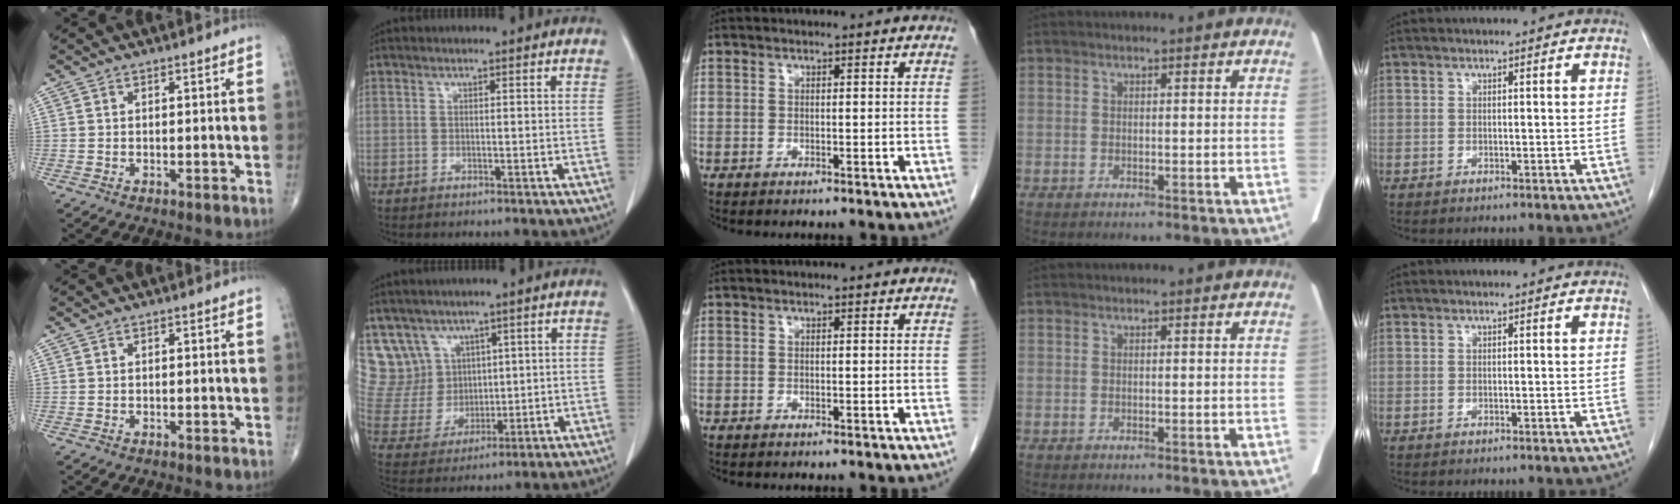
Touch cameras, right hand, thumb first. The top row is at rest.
{"index": {"total": 9.6, "force": [5.9, 7.5, 0.5], "torque": [-0.025, 0.037, 0.138]}}